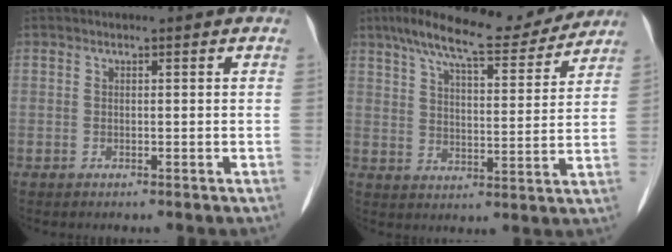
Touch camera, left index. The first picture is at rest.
{"total": 15.7, "force": [13.6, 3.1, 7.3], "torque": [-0.119, 0.016, 0.202]}